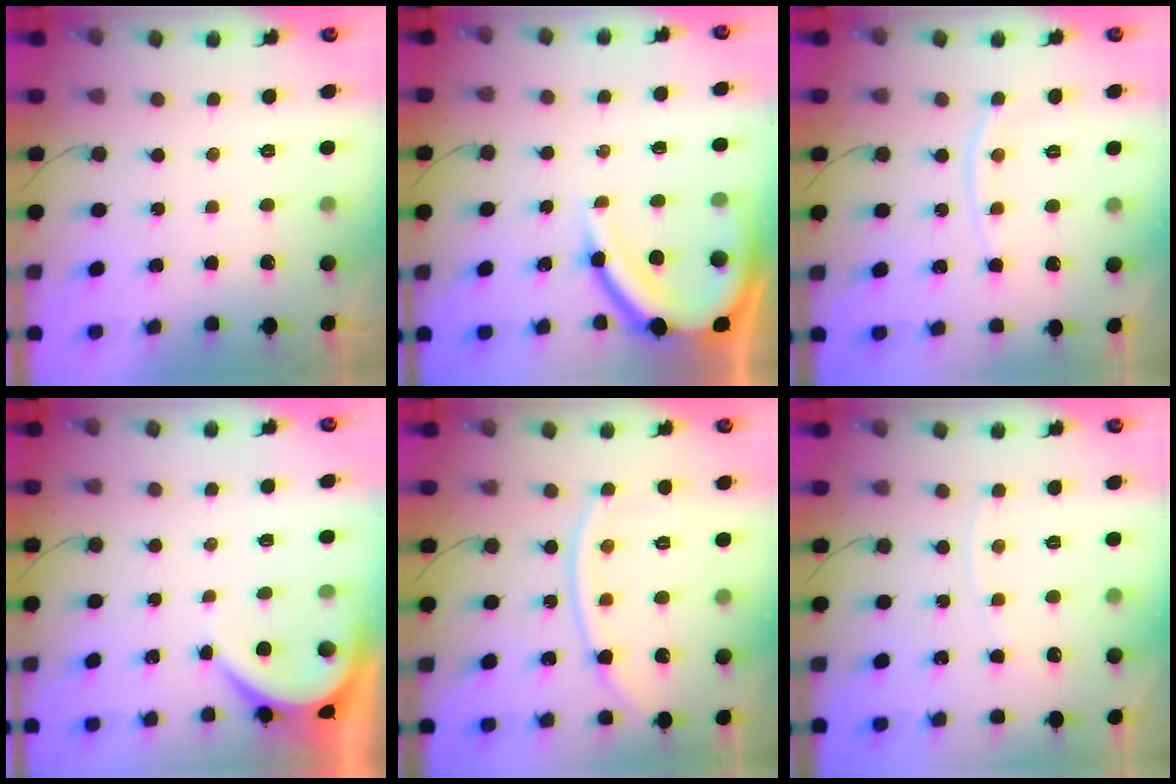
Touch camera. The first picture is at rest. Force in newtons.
{"total": 12.0, "press": 11.9, "slide": 1.5}
{"total": 7.1, "press": 7.0, "slide": 0.3}
{"total": 3.9, "press": 3.9, "slide": 0.6}
{"total": 12.2, "press": 12.1, "slide": 1.4}
{"total": 2.0, "press": 2.0, "slide": 0.4}